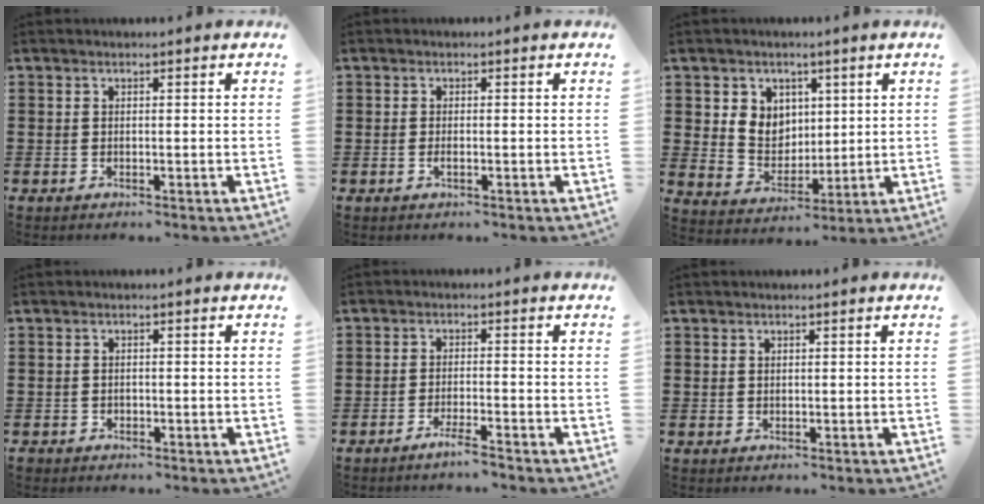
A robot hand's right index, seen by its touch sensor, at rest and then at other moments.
{"total": 0.8, "force": [-0.3, 0.2, 0.7], "torque": [-0.013, -0.003, -0.005]}
{"total": 5.8, "force": [2.3, 5.2, 1.0], "torque": [-0.040, 0.006, 0.042]}
{"total": 0.7, "force": [-0.5, 0.6, -0.1], "torque": [-0.002, 0.003, -0.011]}
{"total": 2.8, "force": [-2.4, -0.3, 1.4], "torque": [-0.022, 0.000, -0.043]}
{"total": 0.5, "force": [0.3, 0.4, 0.1], "torque": [-0.003, 0.002, 0.007]}